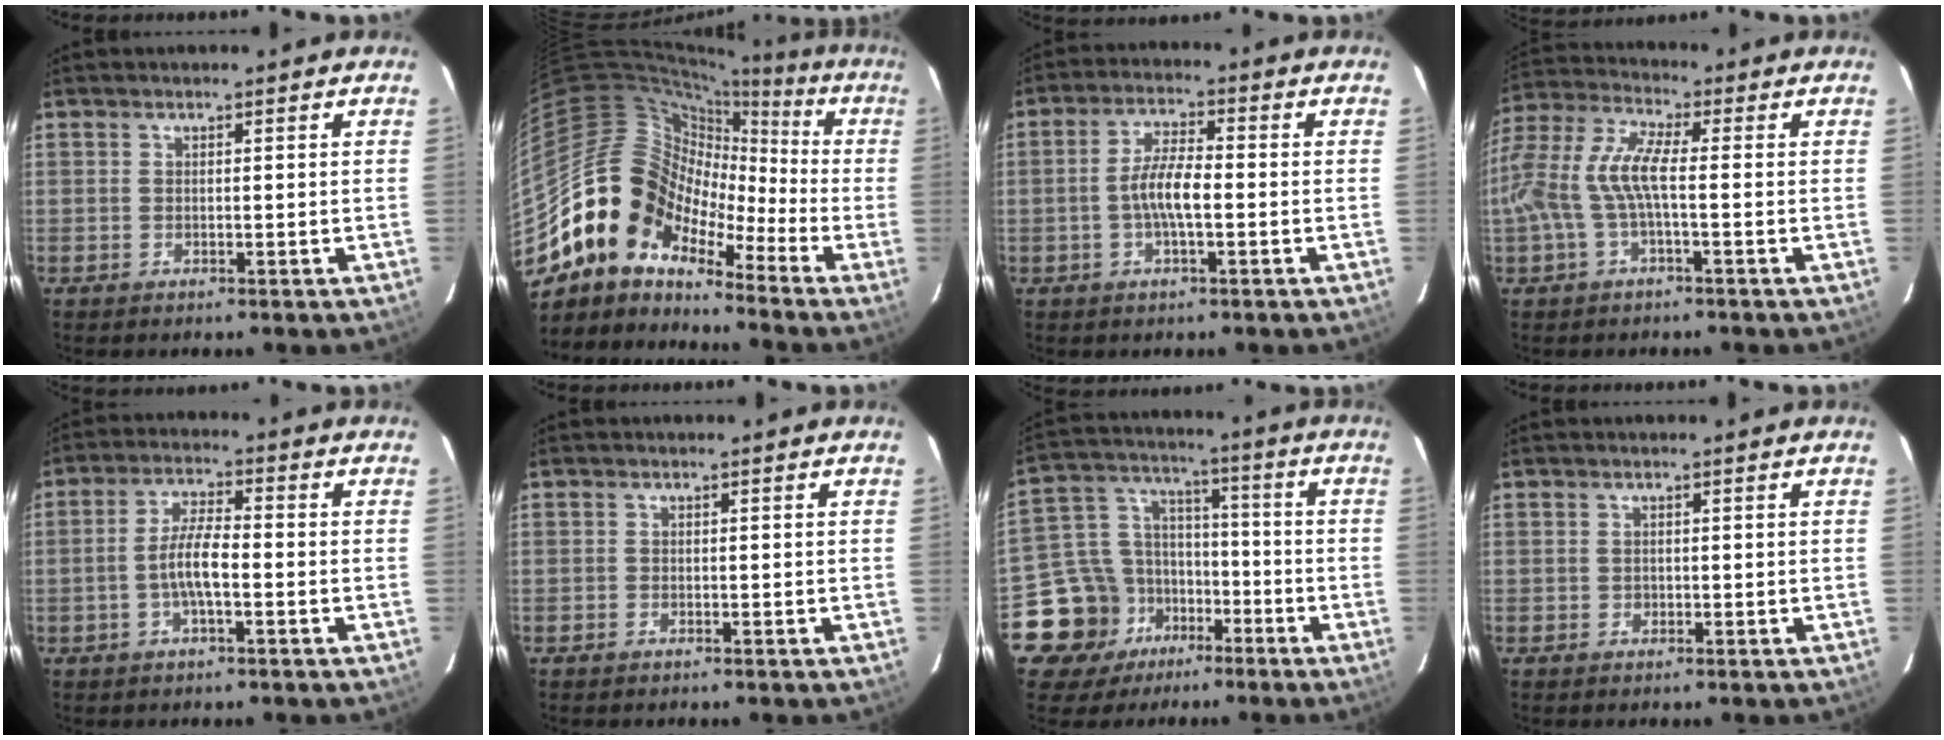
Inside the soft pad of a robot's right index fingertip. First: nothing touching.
{"total": 13.6, "force": [-8.8, 9.3, 4.5], "torque": [-0.080, 0.032, -0.184]}
{"total": 6.1, "force": [-1.3, 1.5, 5.7], "torque": [-0.115, 0.008, -0.026]}
{"total": 11.5, "force": [-1.7, 3.1, 11.0], "torque": [-0.226, 0.005, -0.036]}
{"total": 5.9, "force": [-1.8, 1.4, 5.4], "torque": [-0.110, 0.006, -0.034]}
{"total": 0.6, "force": [-0.5, 0.3, 0.0], "torque": [-0.001, 0.003, -0.008]}
{"total": 13.6, "force": [-7.8, 10.5, 4.0], "torque": [-0.111, 0.044, -0.120]}
{"total": 0.6, "force": [-0.2, 0.5, 0.0], "torque": [0.002, 0.000, -0.002]}